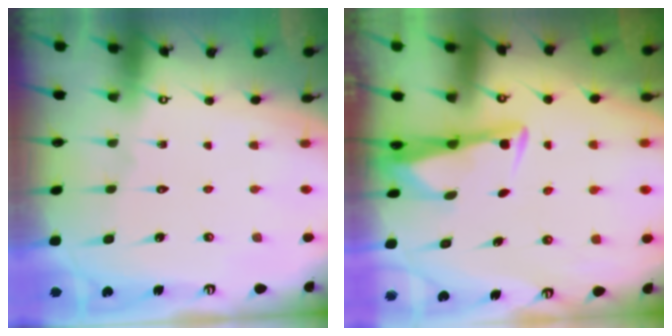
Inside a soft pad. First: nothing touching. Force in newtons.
{"total": 3.4, "press": 3.4, "slide": 0.5}